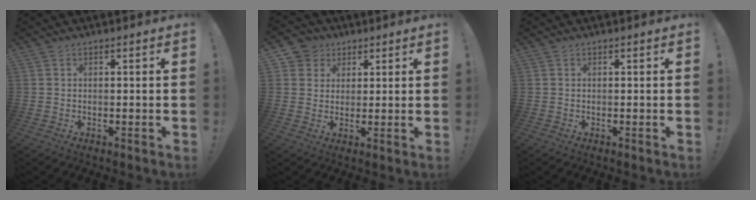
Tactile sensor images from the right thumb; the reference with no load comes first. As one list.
[{"total": 5.7, "force": [2.4, 5.2, 0.6], "torque": [-0.010, -0.014, 0.047]}, {"total": 0.0}]